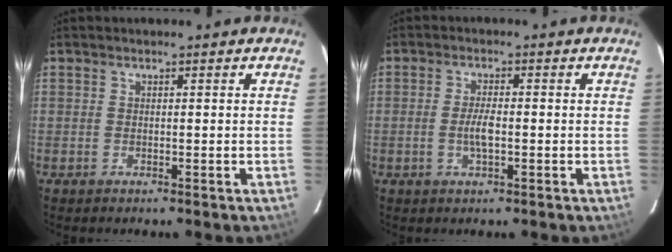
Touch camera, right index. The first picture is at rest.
{"total": 3.5, "force": [-0.8, 1.1, 3.2], "torque": [-0.065, 0.000, -0.016]}